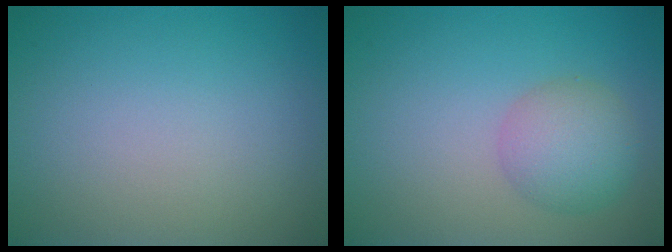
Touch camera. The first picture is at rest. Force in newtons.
{"total": 3.5, "press": 3.5, "slide": 0.1}